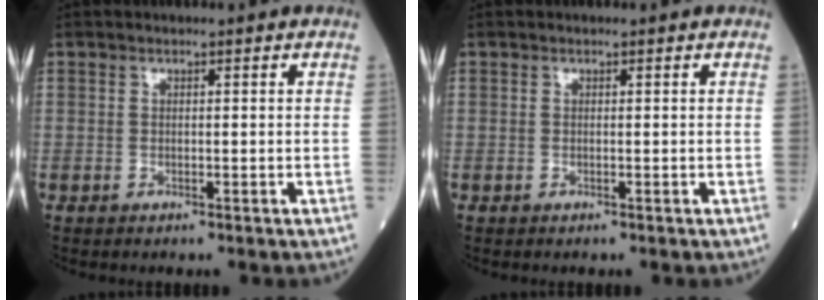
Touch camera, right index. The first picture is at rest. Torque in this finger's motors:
{"motor_torque": [0.26, 0.08, 0.04, 0.01]}